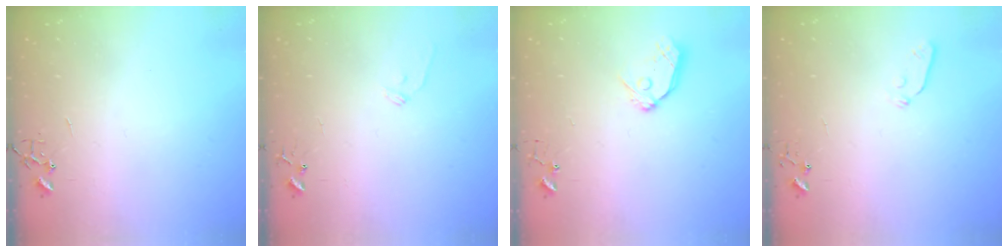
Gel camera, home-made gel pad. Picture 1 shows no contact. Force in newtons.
{"total": 6.6, "press": 6.6, "slide": 0.6}
{"total": 9.5, "press": 9.5, "slide": 0.9}
{"total": 3.9, "press": 3.8, "slide": 0.8}